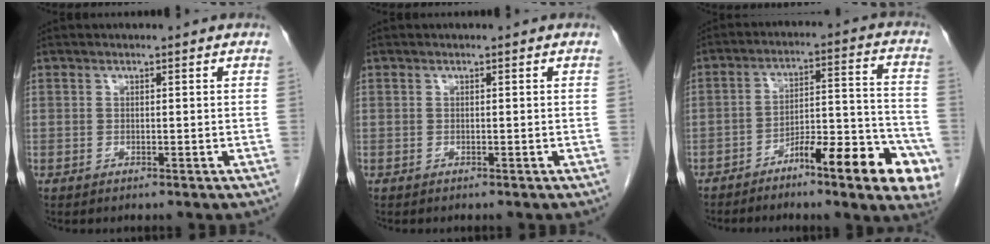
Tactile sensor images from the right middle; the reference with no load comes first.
{"total": 0.0}
{"total": 14.1, "force": [-7.7, 1.9, 11.7], "torque": [-0.157, 0.021, -0.111]}